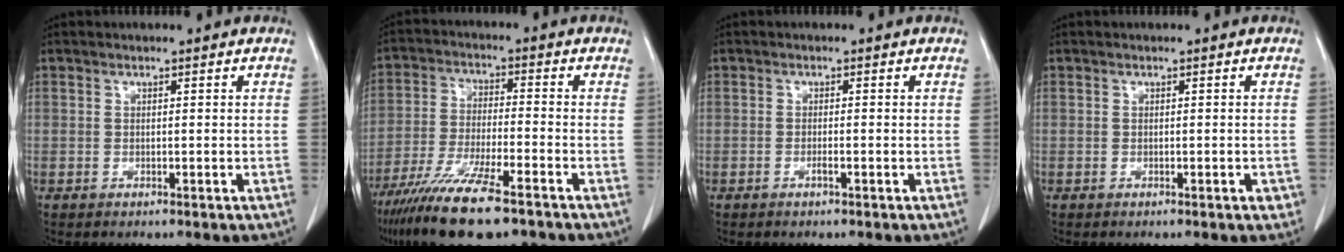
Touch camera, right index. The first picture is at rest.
{"total": 14.3, "force": [-10.0, 2.1, 10.0], "torque": [-0.200, -0.042, -0.178]}
{"total": 0.9, "force": [-0.5, 0.0, 0.8], "torque": [-0.014, 0.002, -0.007]}
{"total": 0.9, "force": [-0.4, 0.3, 0.7], "torque": [-0.008, 0.000, -0.005]}